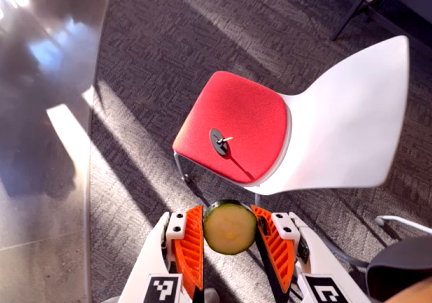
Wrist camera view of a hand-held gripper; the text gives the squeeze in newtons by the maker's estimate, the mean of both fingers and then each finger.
{"total": 7.6, "left": 8.0, "right": 7.3}